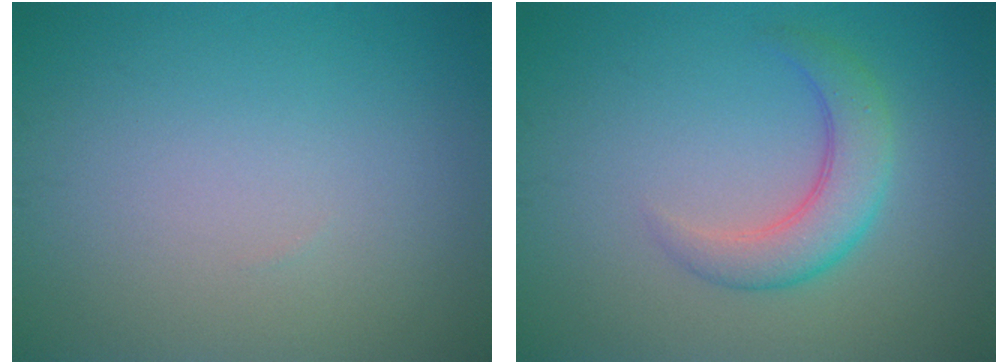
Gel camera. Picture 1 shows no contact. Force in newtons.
{"total": 3.9, "press": 3.9, "slide": 0.2}